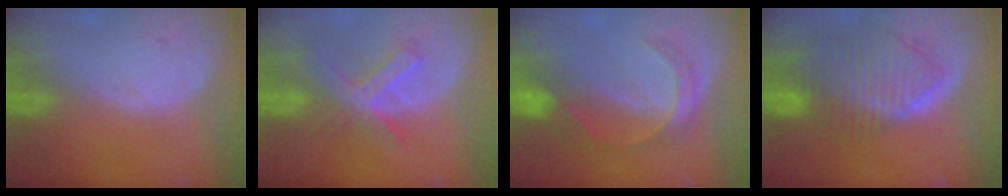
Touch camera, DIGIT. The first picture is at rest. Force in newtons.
{"total": 6.6, "press": 5.8, "slide": 3.1}
{"total": 5.5, "press": 5.0, "slide": 2.2}
{"total": 9.9, "press": 8.5, "slide": 5.1}